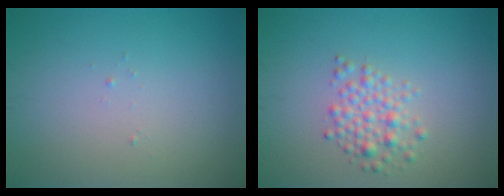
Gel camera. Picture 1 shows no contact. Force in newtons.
{"total": 2.5, "press": 2.5, "slide": 0.1}